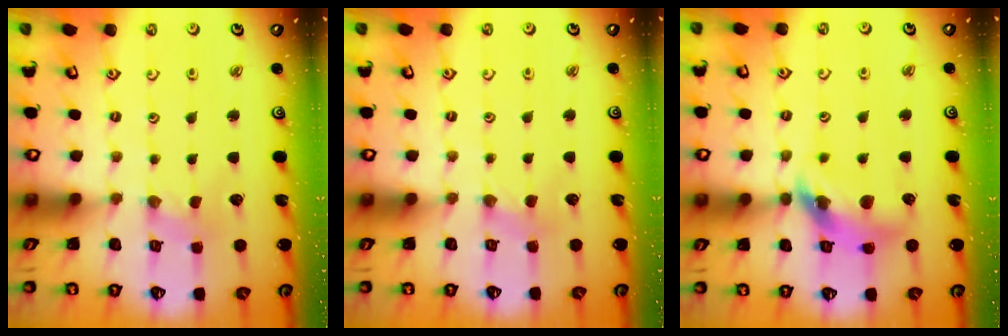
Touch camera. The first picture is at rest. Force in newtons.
{"total": 2.0, "press": 2.0, "slide": 0.4}
{"total": 13.8, "press": 13.7, "slide": 1.6}